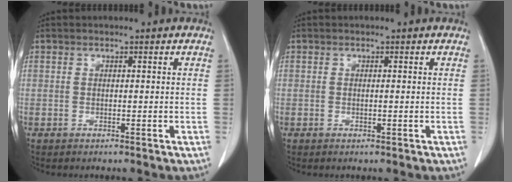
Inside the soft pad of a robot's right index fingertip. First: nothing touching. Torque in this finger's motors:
{"motor_torque": [0.07, 0.01, 0.03, 0.00]}